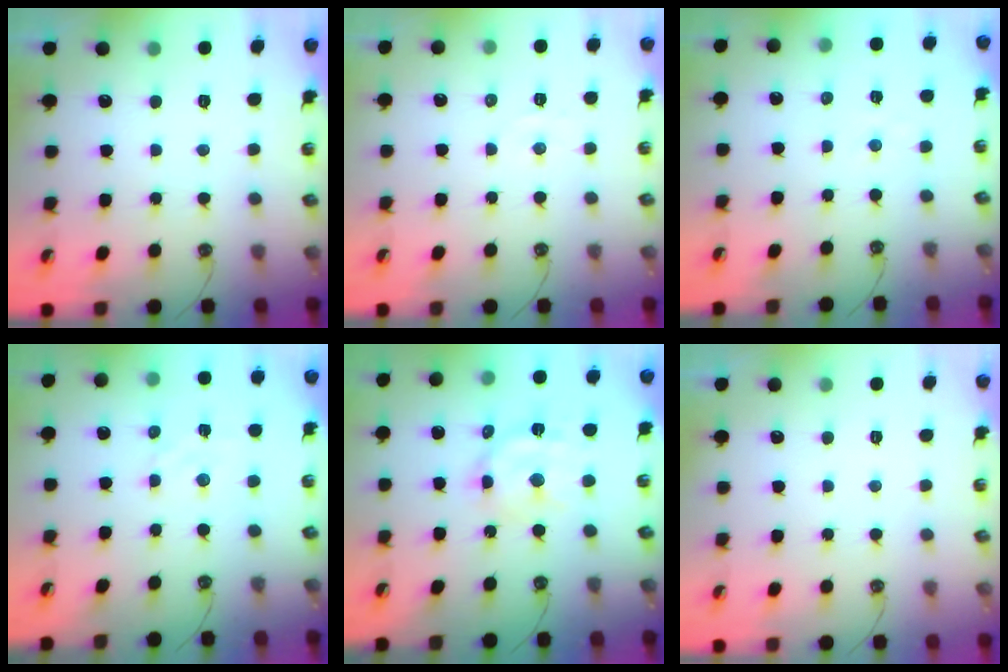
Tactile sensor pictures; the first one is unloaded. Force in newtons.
{"total": 3.3, "press": 3.3, "slide": 0.6}
{"total": 2.2, "press": 2.1, "slide": 0.3}
{"total": 2.8, "press": 2.8, "slide": 0.5}
{"total": 13.0, "press": 12.9, "slide": 1.0}
{"total": 0.0}